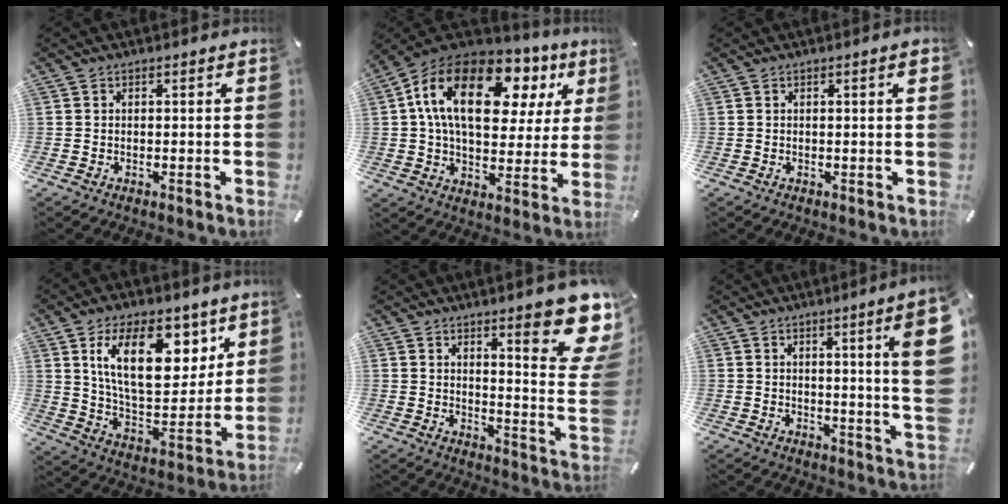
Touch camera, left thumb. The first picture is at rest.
{"total": 22.0, "force": [8.3, 12.7, 16.0], "torque": [-0.297, -0.018, 0.135]}
{"total": 1.7, "force": [0.3, 0.1, 1.6], "torque": [-0.029, 0.001, 0.005]}
{"total": 20.3, "force": [10.0, 10.9, 14.0], "torque": [-0.221, -0.030, 0.172]}
{"total": 16.1, "force": [9.8, 3.8, 12.2], "torque": [-0.158, -0.077, 0.156]}
{"total": 11.5, "force": [3.3, 0.0, 11.0], "torque": [-0.161, -0.022, 0.044]}